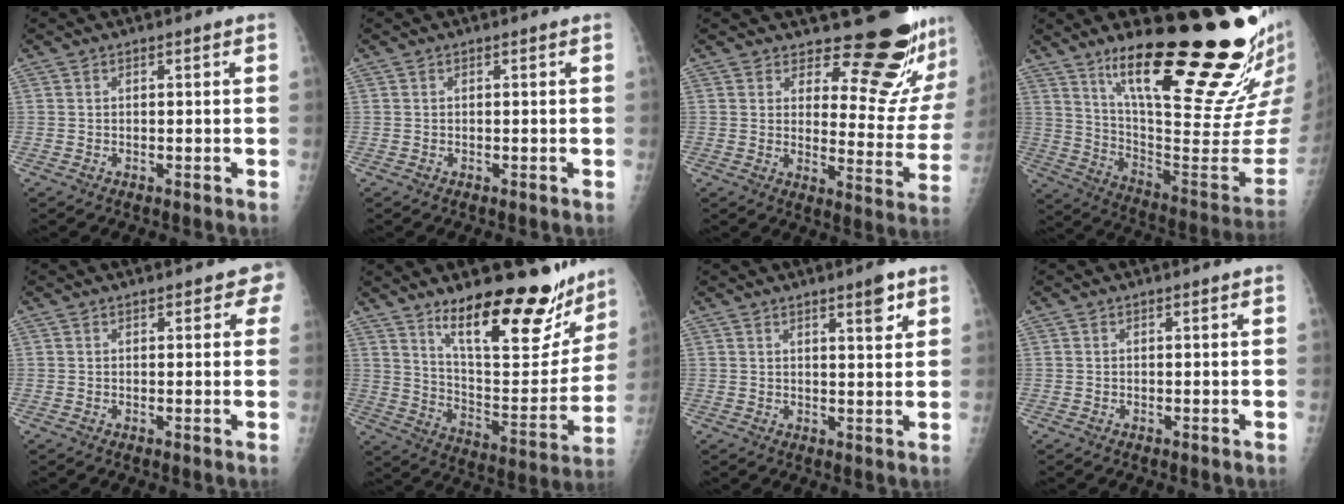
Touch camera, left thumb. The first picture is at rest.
{"total": 0.0}
{"total": 15.4, "force": [13.8, 4.7, 5.1], "torque": [-0.016, -0.141, 0.166]}
{"total": 28.7, "force": [19.1, 5.4, 20.7], "torque": [-0.280, -0.109, 0.308]}
{"total": 2.9, "force": [1.6, 1.4, 2.0], "torque": [-0.002, 0.000, 0.012]}
{"total": 23.5, "force": [16.6, 8.0, 14.6], "torque": [-0.161, -0.103, 0.259]}
{"total": 4.3, "force": [2.6, 0.9, 3.2], "torque": [-0.041, -0.016, 0.038]}
{"total": 0.0}